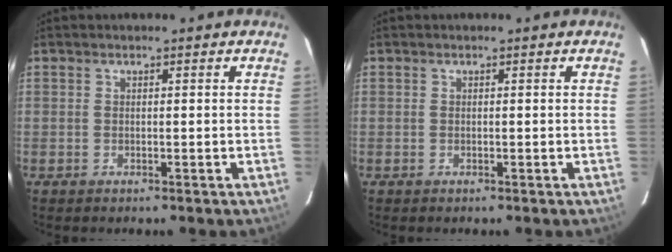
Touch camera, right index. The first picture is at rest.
{"total": 0.0}